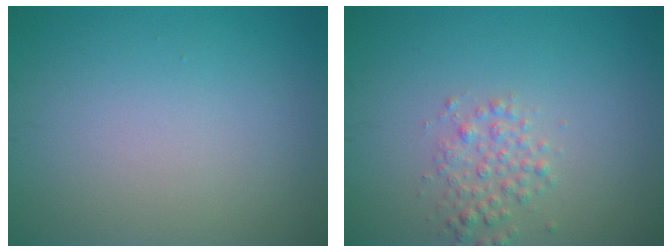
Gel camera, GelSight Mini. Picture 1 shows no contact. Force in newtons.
{"total": 2.1, "press": 2.1, "slide": 0.0}